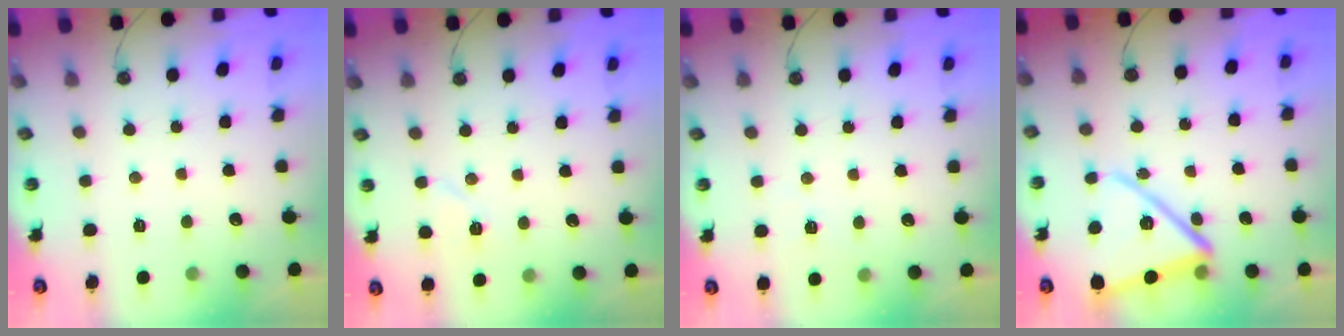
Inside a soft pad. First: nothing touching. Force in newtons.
{"total": 6.7, "press": 6.4, "slide": 2.1}
{"total": 2.6, "press": 1.9, "slide": 1.8}
{"total": 16.0, "press": 15.9, "slide": 1.3}